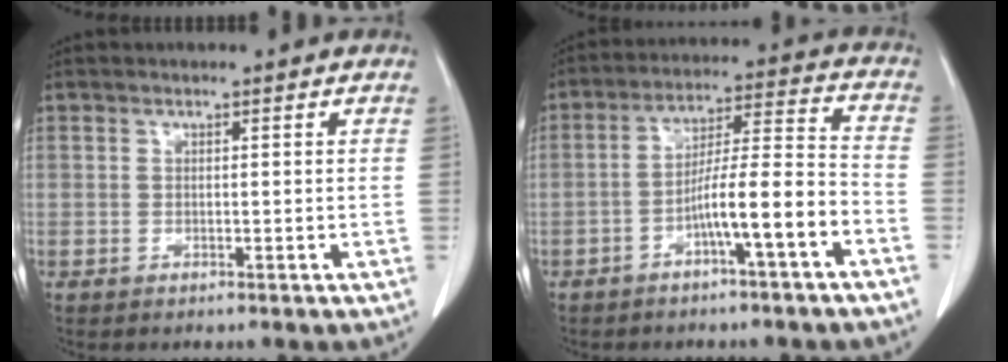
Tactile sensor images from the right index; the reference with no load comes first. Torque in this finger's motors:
{"motor_torque": [1.39, -0.75, 0.74, 0.21]}